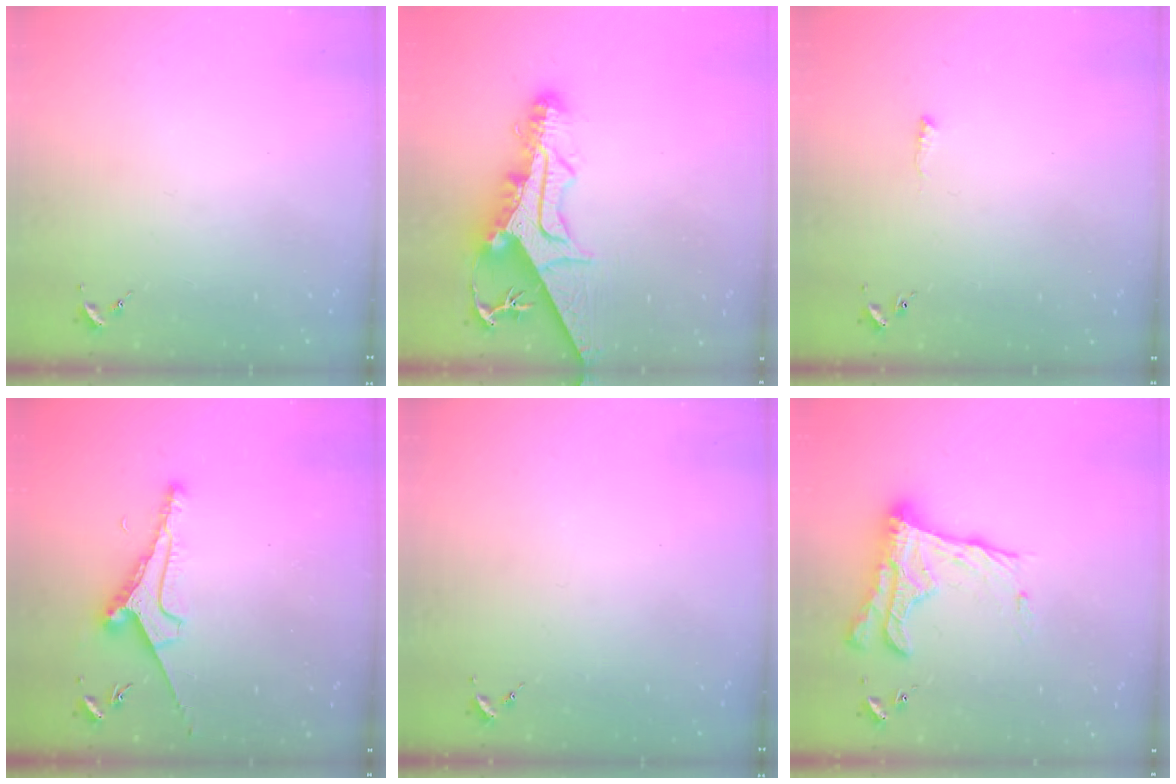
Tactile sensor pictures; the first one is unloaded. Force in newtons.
{"total": 17.8, "press": 17.7, "slide": 1.8}
{"total": 3.8, "press": 3.7, "slide": 0.4}
{"total": 7.8, "press": 7.7, "slide": 1.0}
{"total": 0.0}
{"total": 18.6, "press": 18.6, "slide": 0.9}